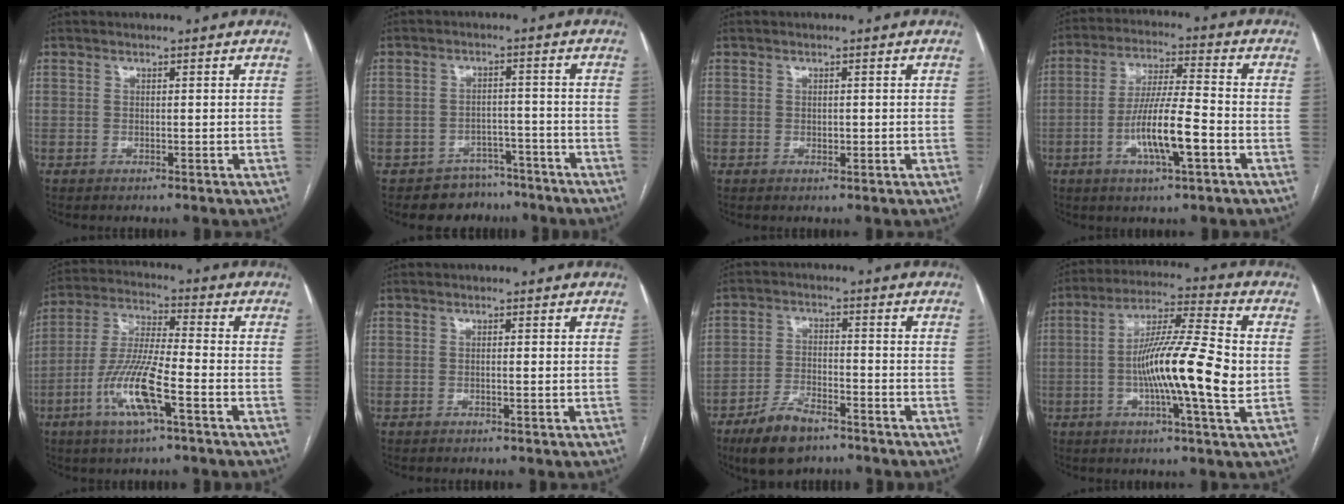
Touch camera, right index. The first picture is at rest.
{"total": 5.8, "force": [-4.6, 3.6, -0.3], "torque": [0.017, 0.027, -0.067]}
{"total": 0.9, "force": [0.0, 0.7, 0.6], "torque": [-0.008, 0.001, 0.002]}
{"total": 10.6, "force": [-3.5, 1.2, 9.9], "torque": [-0.187, -0.001, -0.063]}
{"total": 11.9, "force": [-4.7, 1.6, 10.8], "torque": [-0.222, -0.006, -0.091]}
{"total": 0.9, "force": [-0.1, 0.0, 0.9], "torque": [-0.017, 0.000, -0.001]}
{"total": 7.9, "force": [-5.7, 3.0, 4.6], "torque": [-0.095, -0.009, -0.102]}
{"total": 15.6, "force": [-1.4, 0.8, 15.5], "torque": [-0.266, 0.001, -0.033]}